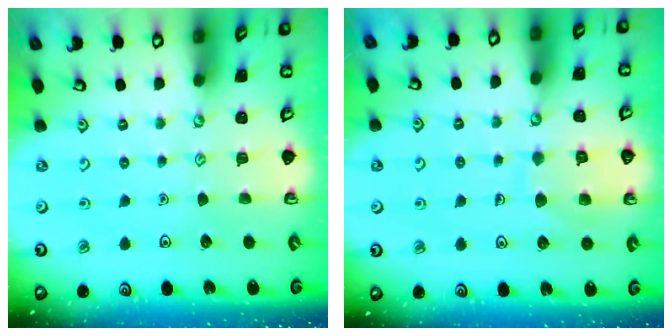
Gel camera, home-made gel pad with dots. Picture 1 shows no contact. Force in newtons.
{"total": 9.1, "press": 9.1, "slide": 0.7}